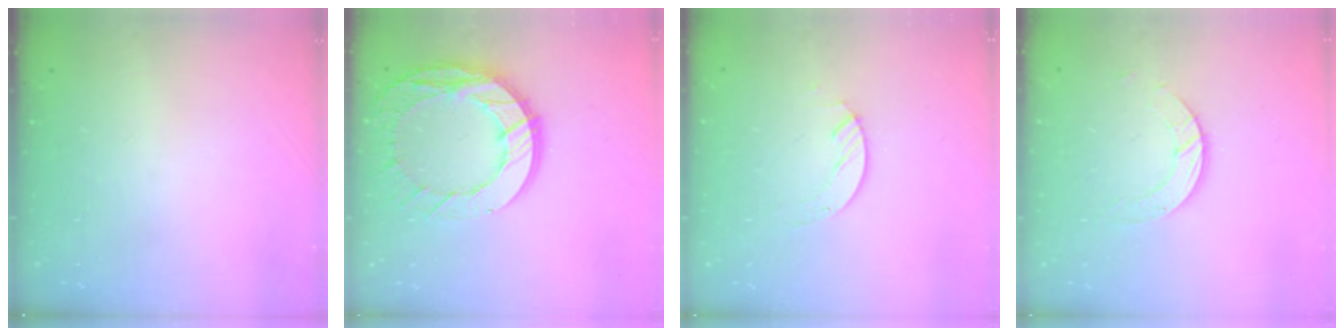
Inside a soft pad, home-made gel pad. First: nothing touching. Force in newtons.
{"total": 18.3, "press": 18.3, "slide": 1.6}
{"total": 2.7, "press": 2.7, "slide": 0.2}
{"total": 5.1, "press": 5.1, "slide": 0.2}